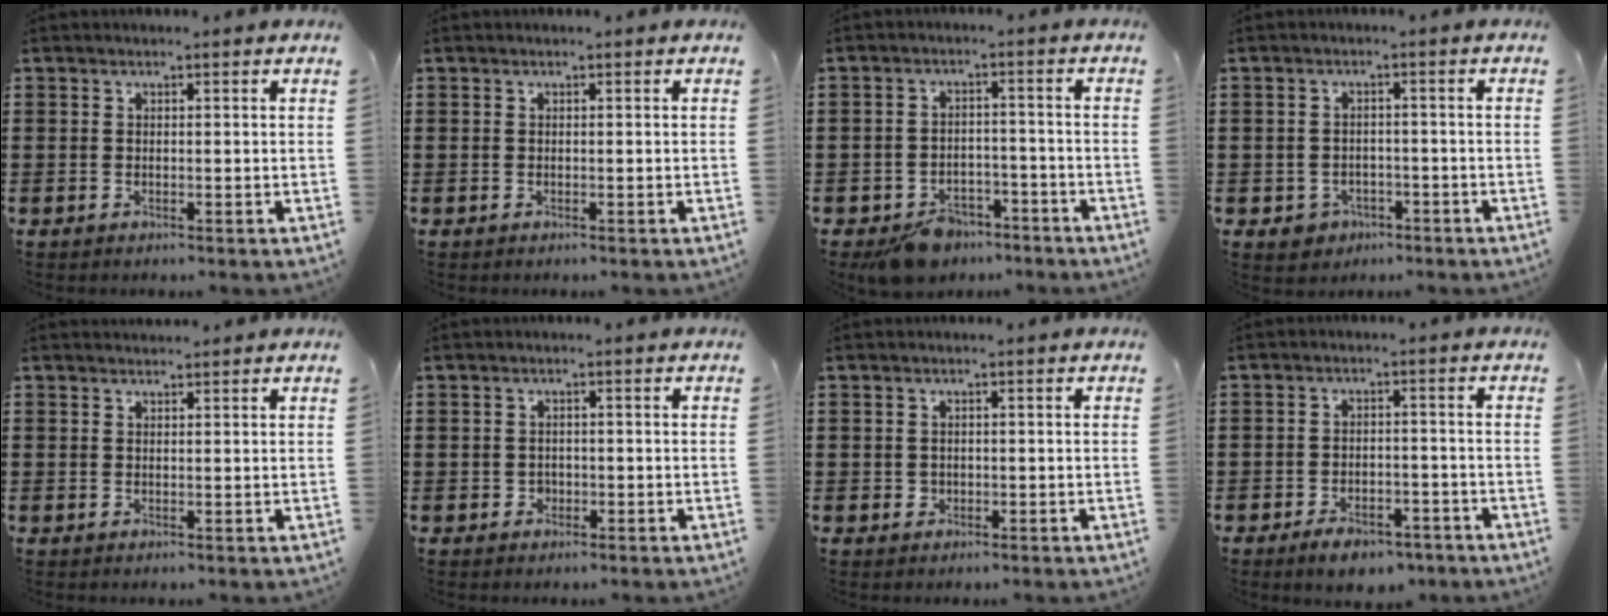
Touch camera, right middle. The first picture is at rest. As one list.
[{"total": 0.0}, {"total": 5.1, "force": [-4.5, 2.0, 1.4], "torque": [-0.028, 0.013, -0.087]}, {"total": 2.3, "force": [-1.6, 1.6, 0.4], "torque": [-0.014, 0.001, -0.036]}, {"total": 0.9, "force": [0.9, 0.1, 0.0], "torque": [-0.002, -0.001, 0.018]}, {"total": 1.0, "force": [-0.3, 0.9, 0.3], "torque": [-0.008, 0.004, -0.008]}, {"total": 0.8, "force": [0.0, 0.8, 0.2], "torque": [-0.007, 0.007, -0.001]}, {"total": 3.9, "force": [-3.5, 1.3, 1.2], "torque": [-0.021, 0.012, -0.068]}]